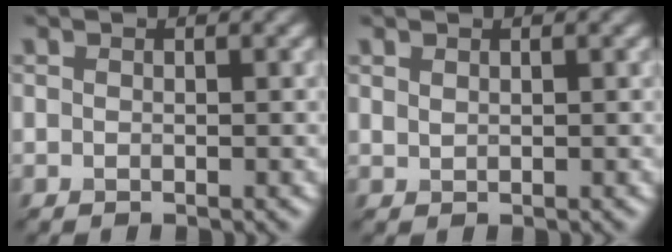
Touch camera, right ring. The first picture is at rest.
{"total": 0.7, "force": [0.1, -0.4, -0.6], "torque": [-0.003, 0.007, 0.023]}